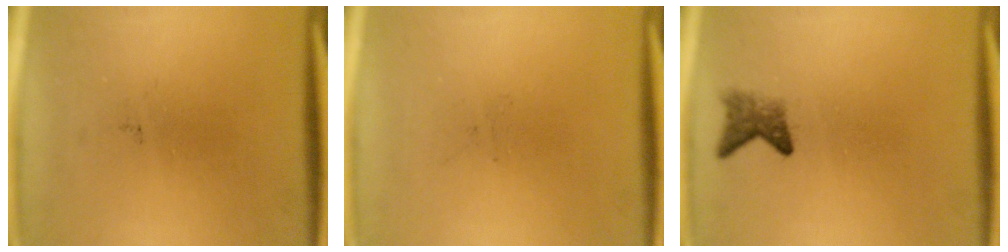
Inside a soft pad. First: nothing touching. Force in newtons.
{"total": 0.0}
{"total": 2.4}